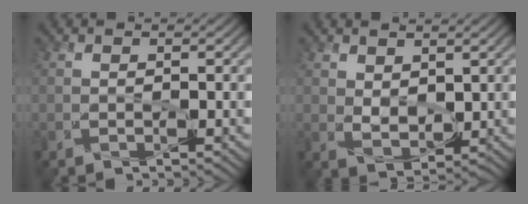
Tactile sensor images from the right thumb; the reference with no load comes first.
{"total": 3.2, "force": [2.0, 1.9, 1.7], "torque": [-0.043, -0.006, 0.039]}